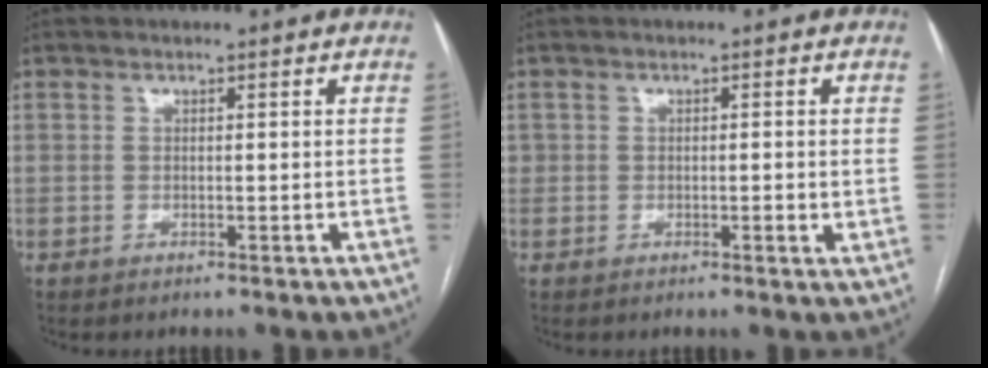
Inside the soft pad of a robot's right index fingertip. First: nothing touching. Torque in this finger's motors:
{"motor_torque": [-0.26, 0.31, 0.04, 0.01]}